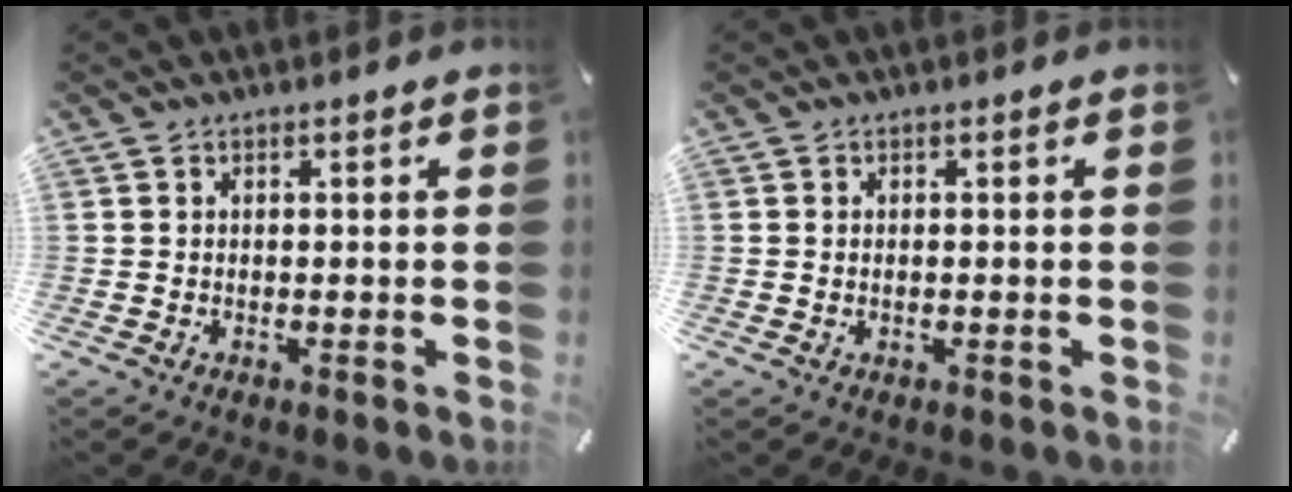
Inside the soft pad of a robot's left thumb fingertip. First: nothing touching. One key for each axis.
{"total": 0.6, "fx": 0.1, "fy": 0.2, "fz": 0.6, "tx": -0.013, "ty": -0.003, "tz": 0.003}